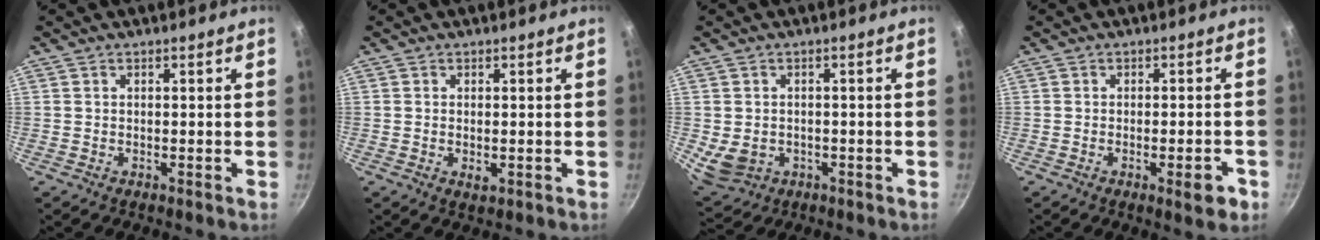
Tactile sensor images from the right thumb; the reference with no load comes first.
{"total": 1.7, "force": [-0.1, 1.0, 1.4], "torque": [-0.024, -0.005, 0.000]}
{"total": 6.3, "force": [-1.1, 5.2, 3.4], "torque": [-0.052, 0.001, -0.002]}
{"total": 4.6, "force": [-2.0, 1.4, 3.9], "torque": [-0.039, 0.009, -0.021]}